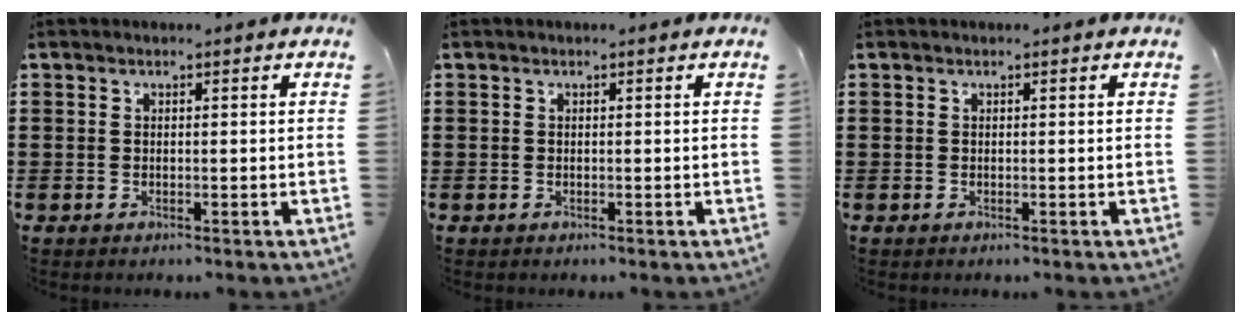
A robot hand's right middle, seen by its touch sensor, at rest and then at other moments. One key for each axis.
{"total": 0.0}
{"total": 0.0}